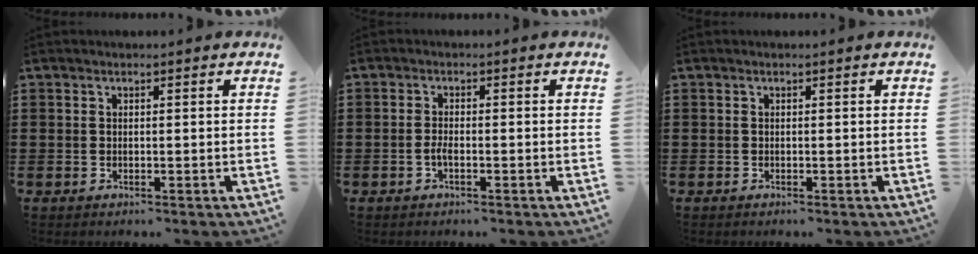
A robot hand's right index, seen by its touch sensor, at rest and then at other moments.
{"total": 1.6, "force": [-0.7, 0.1, 1.4], "torque": [-0.036, -0.008, -0.013]}
{"total": 0.0}